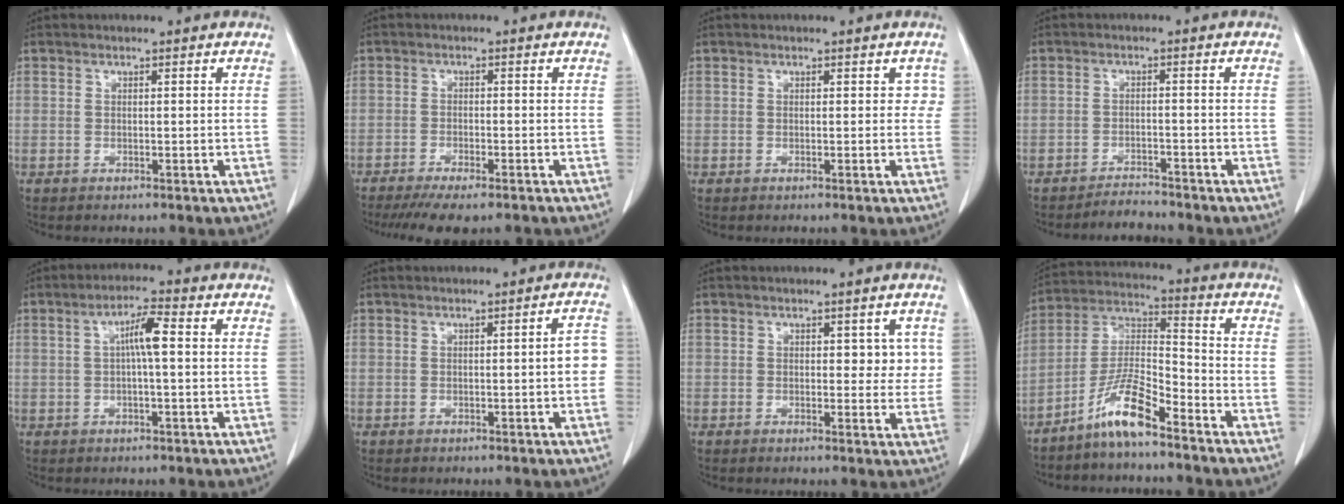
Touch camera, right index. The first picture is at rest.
{"total": 8.0, "force": [-6.5, 1.3, 4.5], "torque": [-0.065, -0.014, -0.099]}
{"total": 1.7, "force": [0.6, 1.4, 0.8], "torque": [0.007, 0.013, 0.002]}
{"total": 2.7, "force": [-2.6, 0.2, -0.2], "torque": [0.003, -0.012, -0.042]}
{"total": 4.9, "force": [0.6, 0.4, 4.8], "torque": [-0.086, 0.012, 0.008]}
{"total": 3.8, "force": [-0.3, 0.0, 3.8], "torque": [-0.046, 0.005, -0.005]}
{"total": 3.6, "force": [1.1, 2.2, 2.7], "torque": [-0.016, 0.003, 0.011]}
{"total": 9.4, "force": [-6.7, 1.2, 6.5], "torque": [-0.141, -0.001, -0.135]}